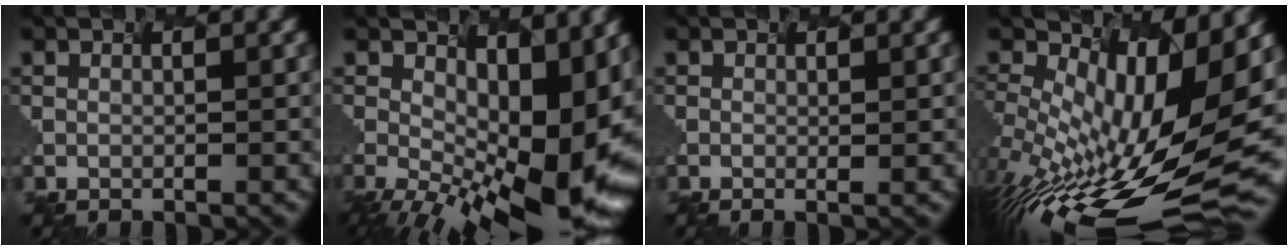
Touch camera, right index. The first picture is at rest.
{"total": 13.5, "force": [-1.7, 4.9, 12.4], "torque": [-0.188, -0.025, 0.026]}
{"total": 0.7, "force": [-0.3, -0.3, 0.5], "torque": [-0.011, -0.003, 0.003]}
{"total": 12.1, "force": [-0.9, 3.9, 11.4], "torque": [-0.229, -0.046, 0.043]}